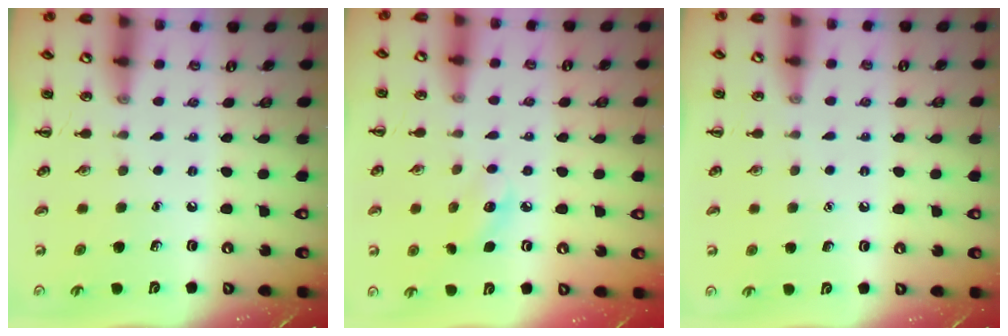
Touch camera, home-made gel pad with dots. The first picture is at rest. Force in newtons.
{"total": 6.2, "press": 6.0, "slide": 1.6}
{"total": 1.4, "press": 1.4, "slide": 0.1}